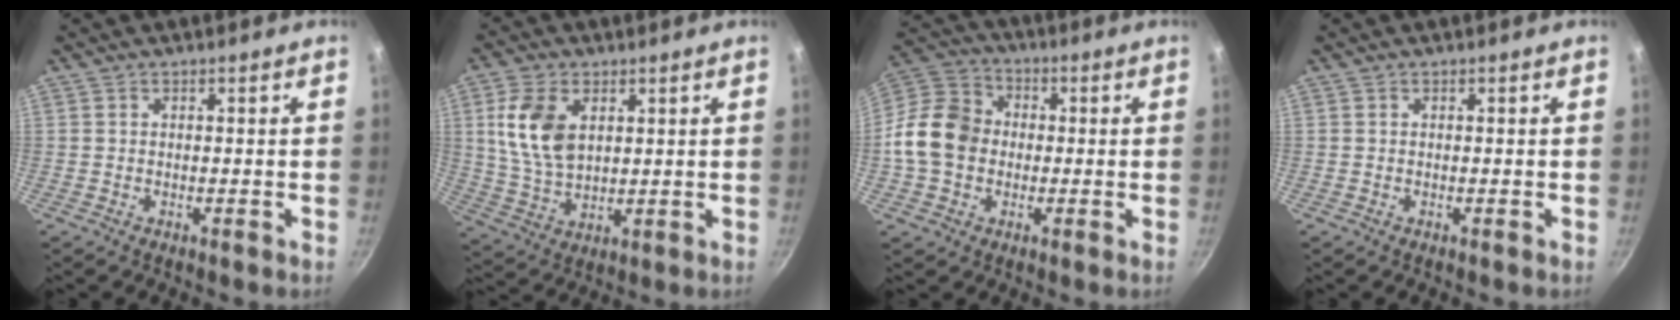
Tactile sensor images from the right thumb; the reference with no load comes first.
{"total": 11.1, "force": [3.3, 6.9, 8.0], "torque": [-0.146, -0.019, 0.070]}
{"total": 12.7, "force": [-1.1, 10.4, 7.1], "torque": [-0.103, 0.024, -0.040]}
{"total": 0.0}